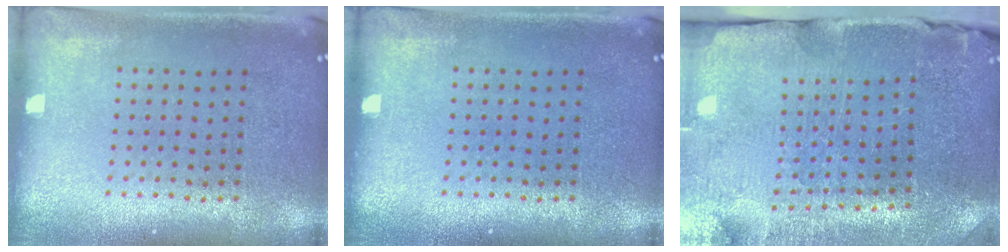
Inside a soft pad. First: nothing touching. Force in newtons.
{"total": 0.0}
{"total": 3.7, "press": 3.6, "slide": 0.6}